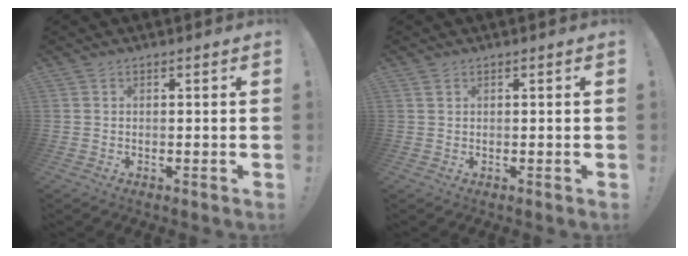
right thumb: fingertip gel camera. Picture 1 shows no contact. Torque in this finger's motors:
{"motor_torque": [0.01, 0.20, 0.21, -0.02, 0.01]}